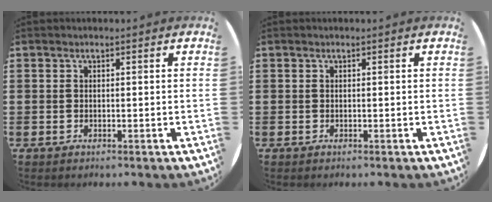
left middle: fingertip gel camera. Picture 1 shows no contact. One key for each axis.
{"total": 0.0}